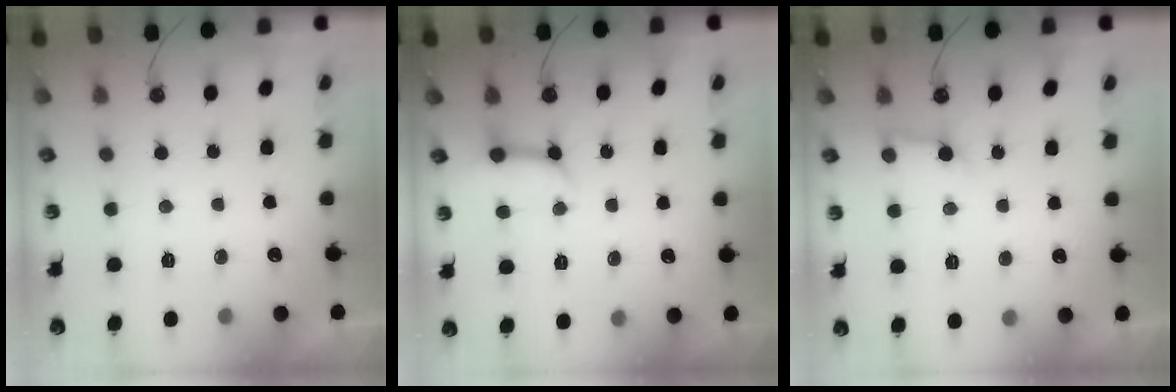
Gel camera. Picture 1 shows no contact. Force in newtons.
{"total": 8.6, "press": 8.6, "slide": 0.4}
{"total": 6.3, "press": 6.3, "slide": 0.7}